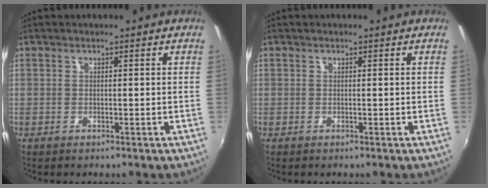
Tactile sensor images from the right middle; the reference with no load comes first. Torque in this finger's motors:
{"motor_torque": [0.00, 0.00, 0.00, 0.00]}